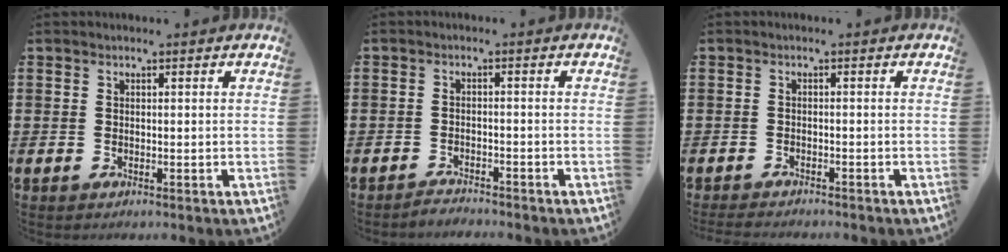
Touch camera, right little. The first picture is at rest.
{"total": 1.6, "force": [-1.6, 0.0, -0.2], "torque": [-0.002, 0.006, -0.033]}
{"total": 1.2, "force": [-1.2, 0.1, 0.2], "torque": [-0.007, 0.002, -0.024]}